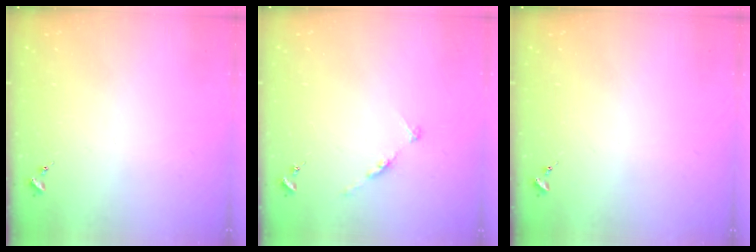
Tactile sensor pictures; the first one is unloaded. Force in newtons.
{"total": 4.9, "press": 4.9, "slide": 0.5}
{"total": 0.0}